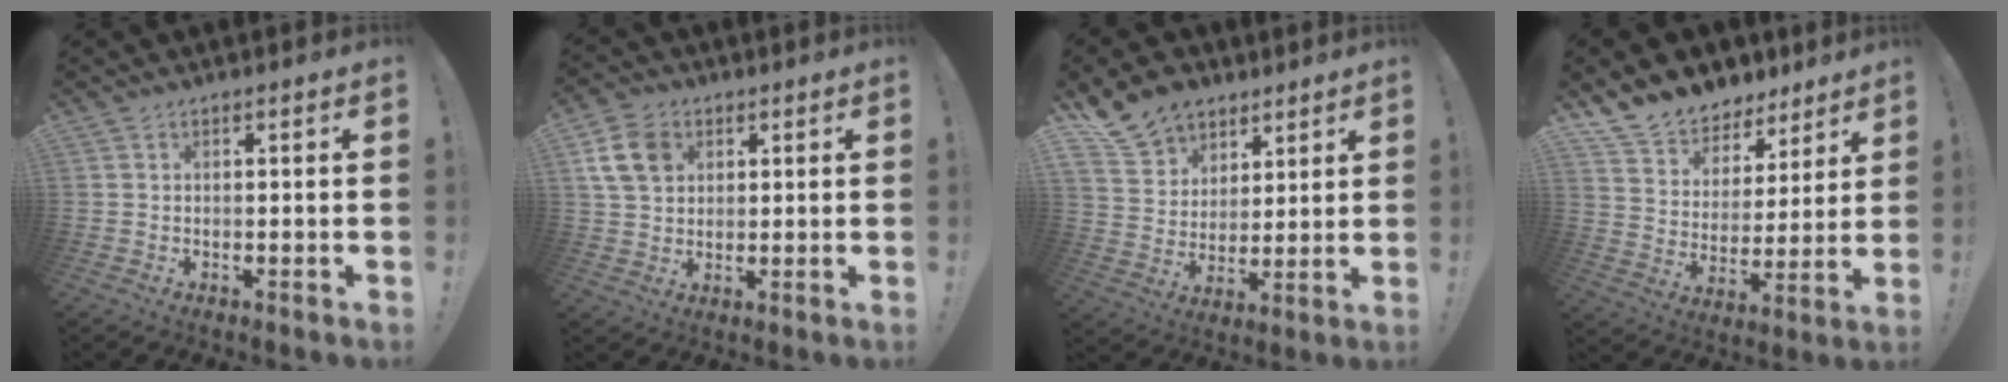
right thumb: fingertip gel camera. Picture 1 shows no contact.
{"total": 10.7, "force": [3.9, 8.0, 6.0], "torque": [-0.117, -0.002, 0.079]}
{"total": 13.7, "force": [9.6, 9.2, 3.3], "torque": [-0.060, -0.064, 0.190]}
{"total": 11.0, "force": [9.0, 6.1, 1.8], "torque": [-0.042, -0.076, 0.170]}